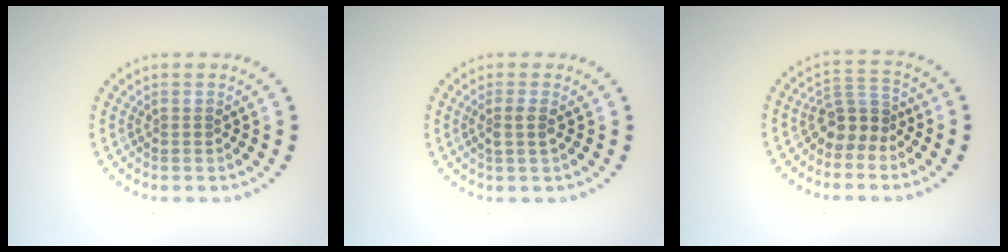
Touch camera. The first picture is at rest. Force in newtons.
{"total": 1.5, "press": 1.2, "slide": 0.9}
{"total": 2.7, "press": 2.2, "slide": 1.7}